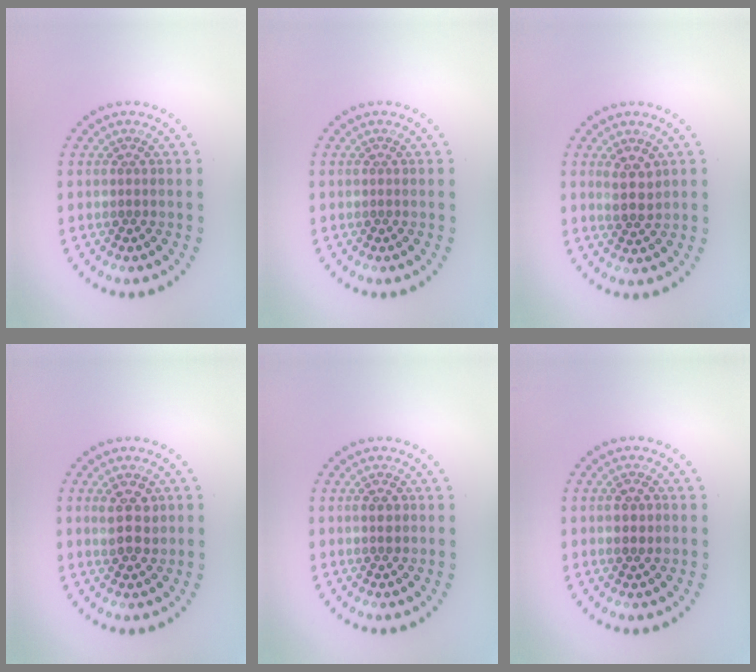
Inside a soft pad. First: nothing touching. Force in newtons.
{"total": 0.0}
{"total": 2.1, "press": 1.9, "slide": 0.7}
{"total": 2.6, "press": 2.6, "slide": 0.3}
{"total": 1.4, "press": 1.4, "slide": 0.1}
{"total": 1.4, "press": 1.4, "slide": 0.3}